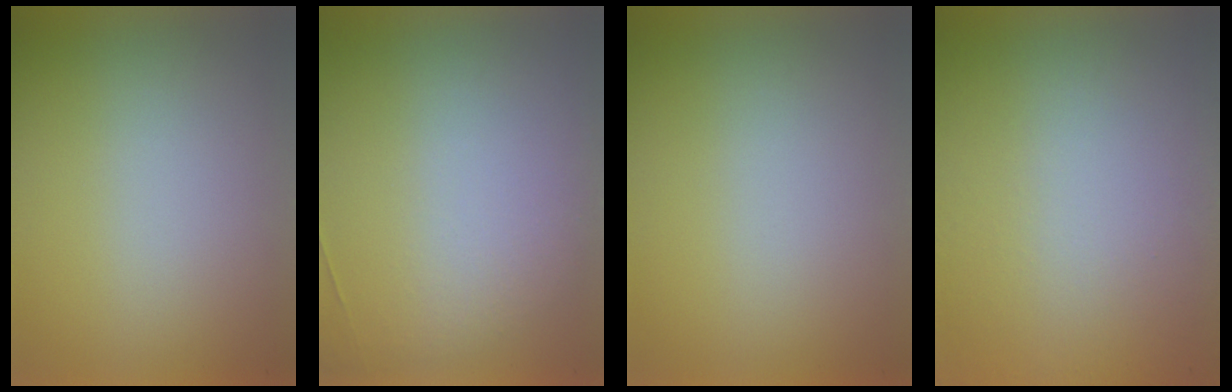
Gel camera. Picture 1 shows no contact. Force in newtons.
{"total": 2.6}
{"total": 0.0}
{"total": 8.1}